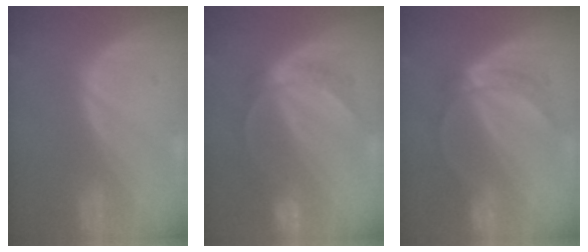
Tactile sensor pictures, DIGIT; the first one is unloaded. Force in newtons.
{"total": 6.7, "press": 5.7, "slide": 3.4}
{"total": 5.0, "press": 4.8, "slide": 1.5}